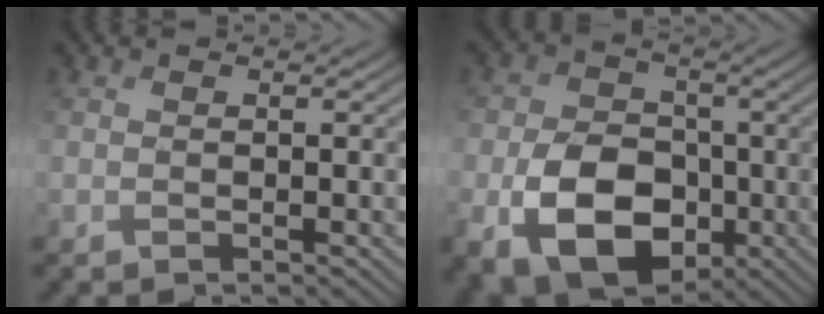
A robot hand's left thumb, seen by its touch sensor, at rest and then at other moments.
{"total": 11.5, "force": [-3.9, 8.1, 7.1], "torque": [-0.146, -0.022, -0.080]}